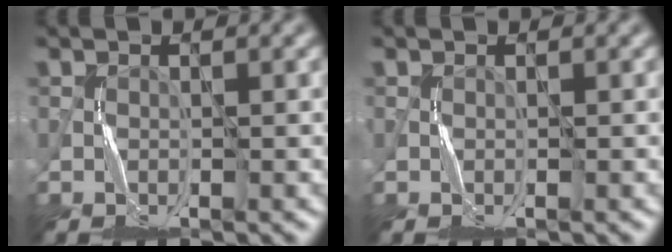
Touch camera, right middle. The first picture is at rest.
{"total": 0.0}